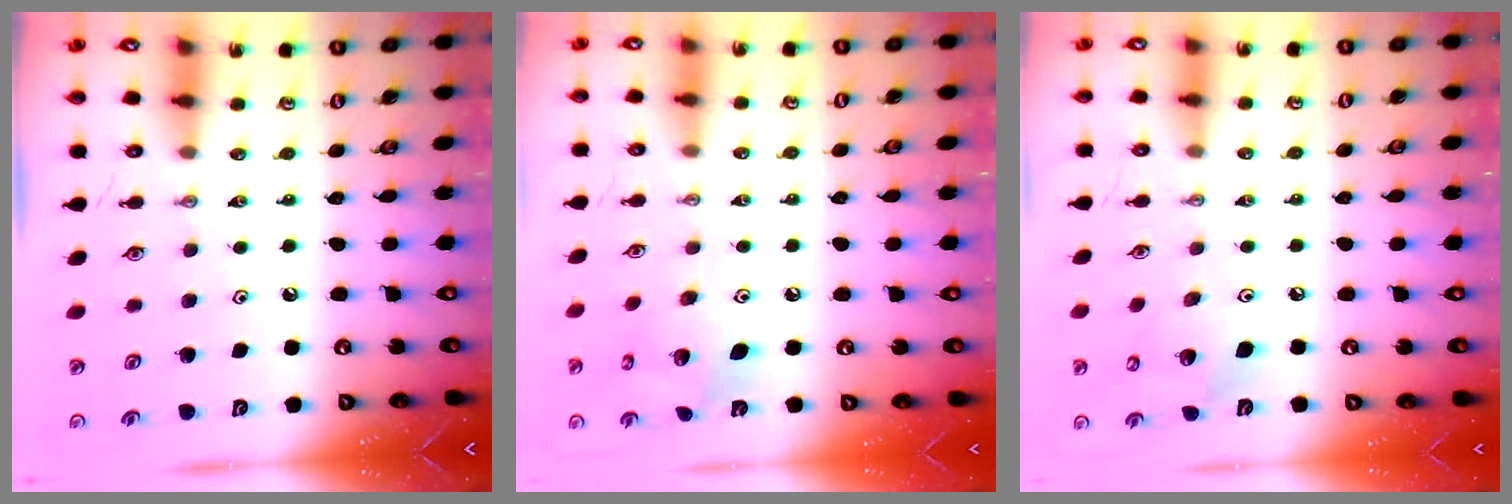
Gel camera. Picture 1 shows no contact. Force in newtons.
{"total": 9.1, "press": 9.1, "slide": 0.6}
{"total": 9.6, "press": 9.5, "slide": 1.6}